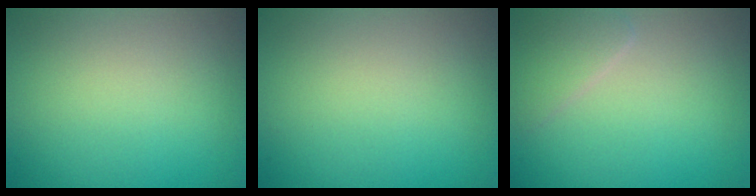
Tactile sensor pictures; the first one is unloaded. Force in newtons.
{"total": 0.0}
{"total": 2.0, "press": 2.0, "slide": 0.1}